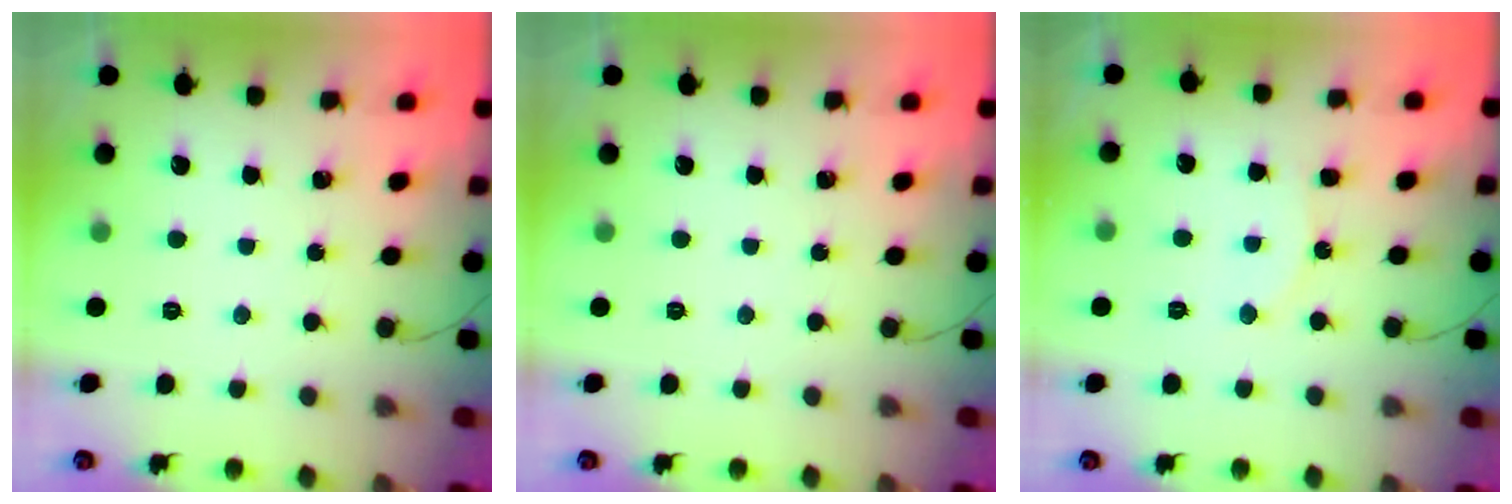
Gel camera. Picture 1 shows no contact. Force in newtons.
{"total": 0.0}
{"total": 6.1, "press": 6.0, "slide": 0.9}